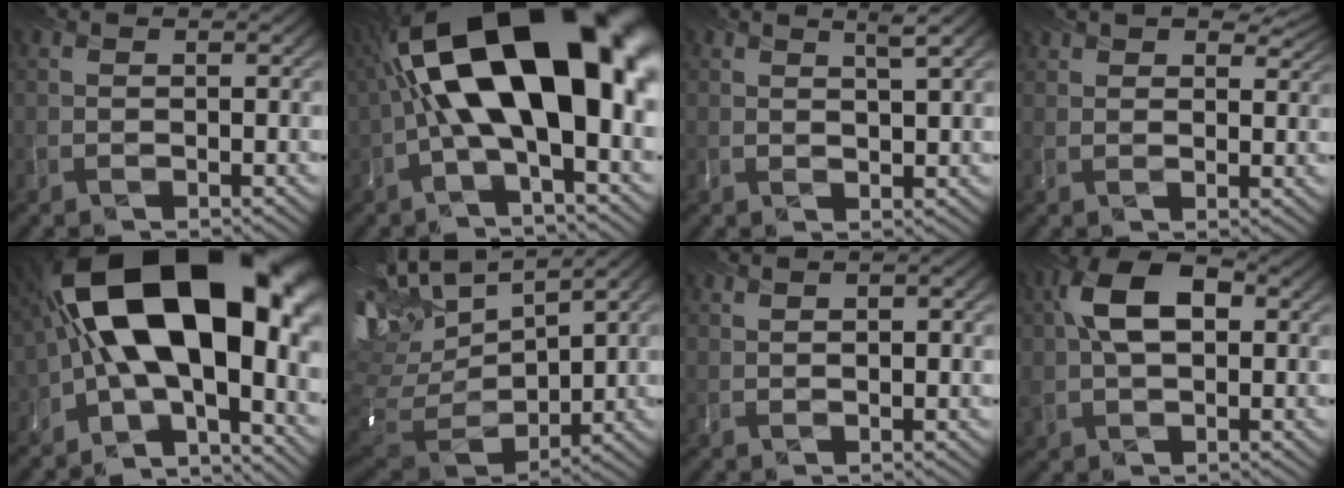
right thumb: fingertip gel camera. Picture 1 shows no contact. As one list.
[{"total": 18.9, "force": [1.6, 9.0, 16.6], "torque": [-0.280, 0.008, 0.034]}, {"total": 1.8, "force": [1.2, 0.2, 1.4], "torque": [-0.018, -0.003, 0.028]}, {"total": 4.9, "force": [3.5, 2.3, 2.5], "torque": [-0.037, -0.005, 0.059]}, {"total": 20.2, "force": [1.0, 10.8, 17.0], "torque": [-0.273, -0.014, 0.027]}, {"total": 12.9, "force": [5.3, 6.1, 10.0], "torque": [-0.235, 0.014, 0.123]}, {"total": 1.6, "force": [0.6, 0.5, 1.4], "torque": [-0.009, -0.006, 0.013]}, {"total": 9.1, "force": [1.4, 5.5, 7.1], "torque": [-0.165, 0.004, 0.020]}]